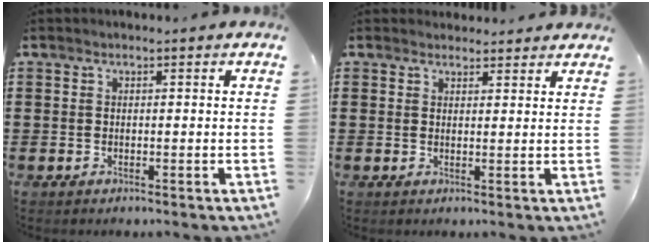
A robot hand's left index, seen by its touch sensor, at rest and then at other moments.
{"total": 2.0, "force": [1.9, 0.5, 0.1], "torque": [-0.005, 0.001, 0.038]}